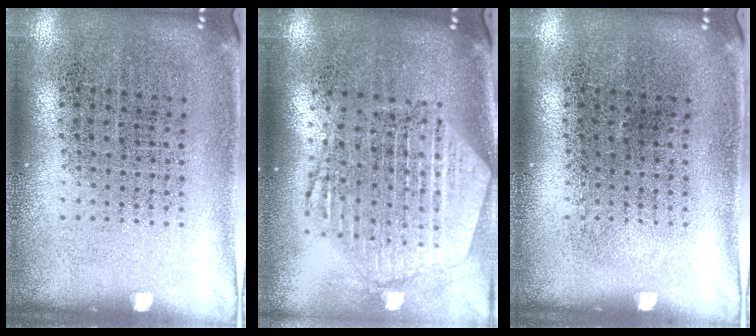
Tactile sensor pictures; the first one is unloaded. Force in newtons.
{"total": 2.6, "press": 2.2, "slide": 1.4}
{"total": 0.0}